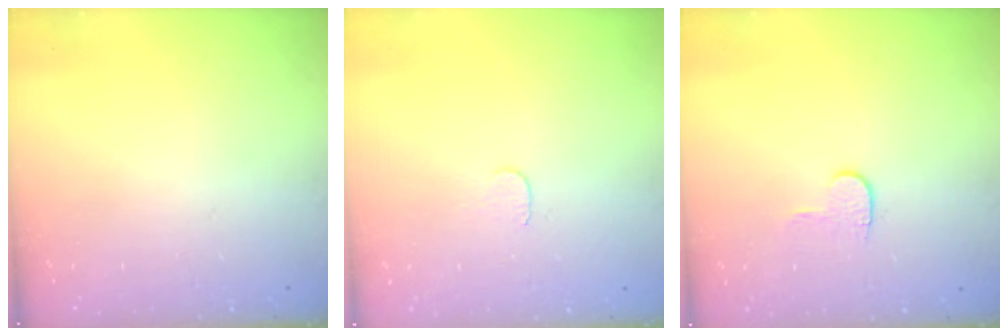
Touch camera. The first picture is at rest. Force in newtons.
{"total": 3.0, "press": 3.0, "slide": 0.3}
{"total": 3.7, "press": 3.6, "slide": 0.4}